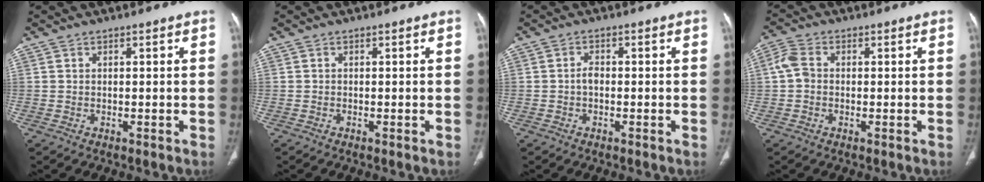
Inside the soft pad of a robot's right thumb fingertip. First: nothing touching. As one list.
[{"total": 0.0}, {"total": 1.5, "force": [-0.3, 0.9, 1.1], "torque": [-0.016, 0.004, -0.008]}, {"total": 3.8, "force": [0.0, 2.9, 2.5], "torque": [-0.059, 0.013, -0.007]}]